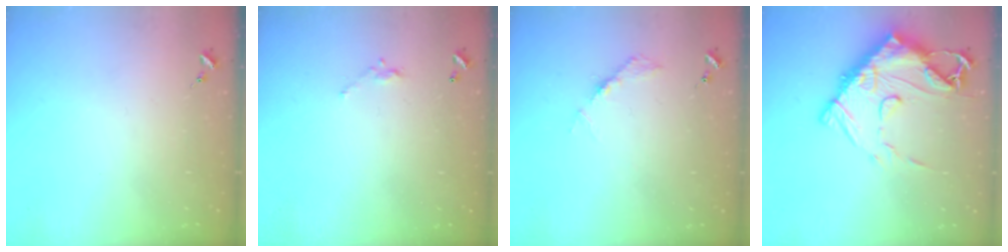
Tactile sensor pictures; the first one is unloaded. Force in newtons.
{"total": 4.8, "press": 4.8, "slide": 0.3}
{"total": 3.6, "press": 3.6, "slide": 0.5}
{"total": 19.3, "press": 19.2, "slide": 1.9}